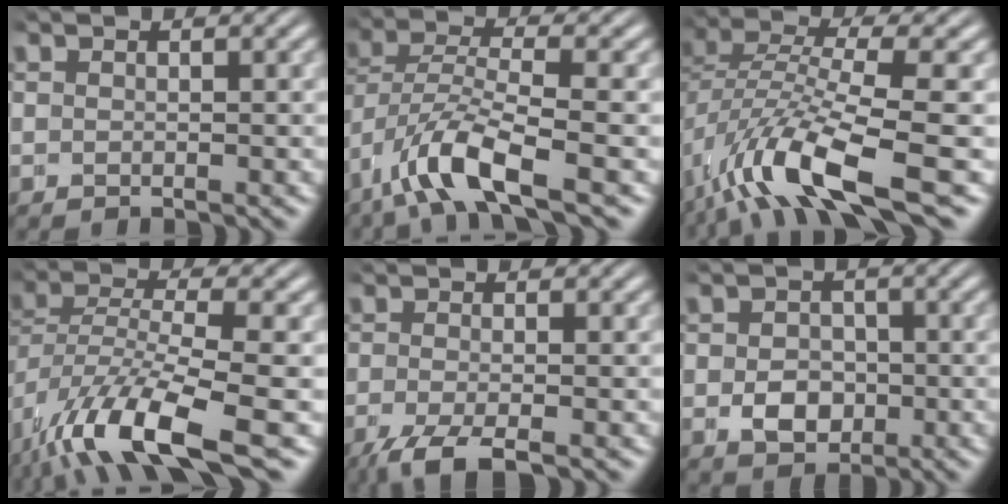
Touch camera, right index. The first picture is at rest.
{"total": 5.1, "force": [-1.6, 2.3, 4.3], "torque": [-0.108, -0.025, -0.012]}
{"total": 7.8, "force": [-2.9, 3.3, 6.4], "torque": [-0.144, -0.033, -0.030]}
{"total": 7.4, "force": [-3.7, 2.8, 5.8], "torque": [-0.131, -0.035, -0.038]}
{"total": 4.0, "force": [-2.9, 1.3, 2.4], "torque": [-0.057, -0.025, -0.032]}
{"total": 2.7, "force": [-0.5, 2.2, 1.4], "torque": [-0.008, -0.010, -0.002]}